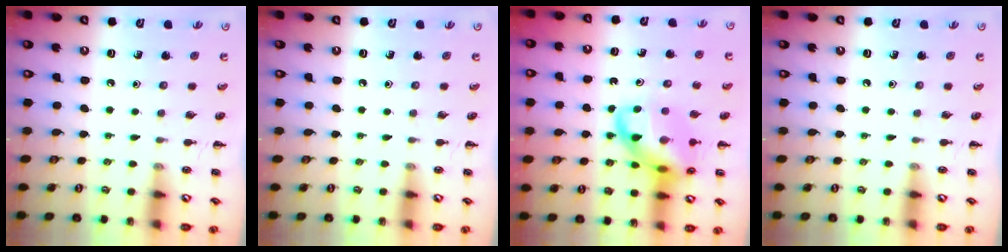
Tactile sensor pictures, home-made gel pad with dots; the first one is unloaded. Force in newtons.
{"total": 0.0}
{"total": 16.0, "press": 15.6, "slide": 3.5}
{"total": 0.0}